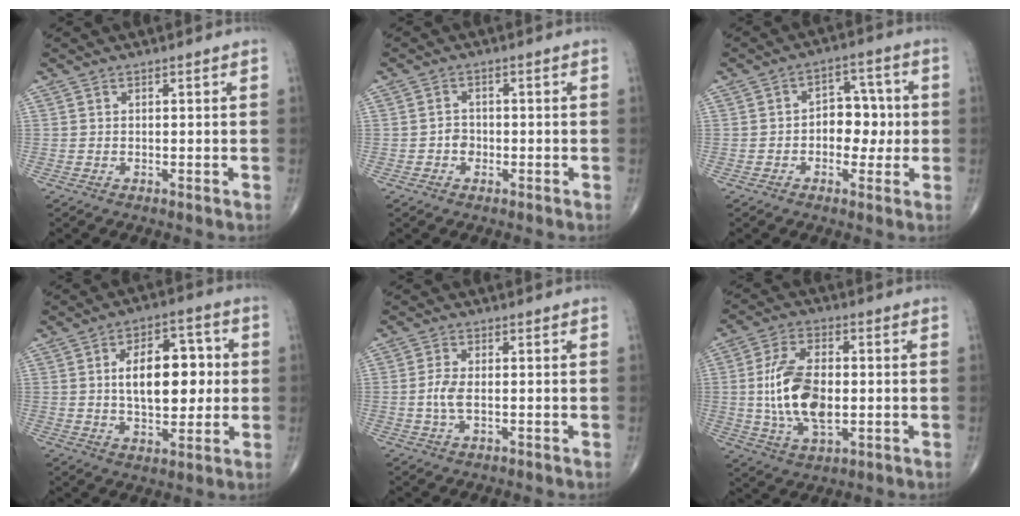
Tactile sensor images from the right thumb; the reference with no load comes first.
{"total": 2.0, "force": [-0.6, 1.6, 0.9], "torque": [-0.007, 0.006, -0.013]}
{"total": 7.7, "force": [-0.4, 5.3, 5.6], "torque": [-0.038, 0.022, -0.011]}
{"total": 14.1, "force": [1.4, 7.6, 11.8], "torque": [-0.150, 0.011, 0.024]}
{"total": 3.6, "force": [-0.3, 1.4, 3.3], "torque": [-0.081, 0.001, -0.006]}
{"total": 14.1, "force": [-0.4, 7.3, 12.0], "torque": [-0.228, 0.001, -0.004]}